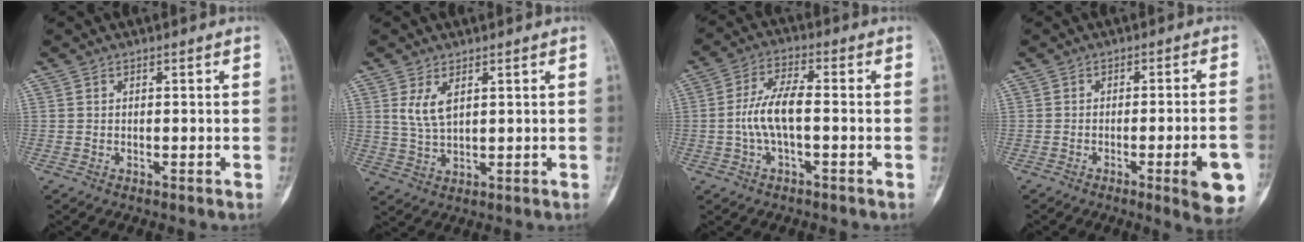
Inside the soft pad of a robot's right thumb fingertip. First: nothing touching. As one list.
[{"total": 4.9, "force": [2.0, 2.1, 3.9], "torque": [-0.078, -0.011, 0.050]}, {"total": 7.7, "force": [-1.1, 2.7, 7.1], "torque": [-0.155, 0.025, -0.026]}, {"total": 9.6, "force": [-3.5, 1.4, 8.9], "torque": [-0.105, 0.006, -0.040]}]